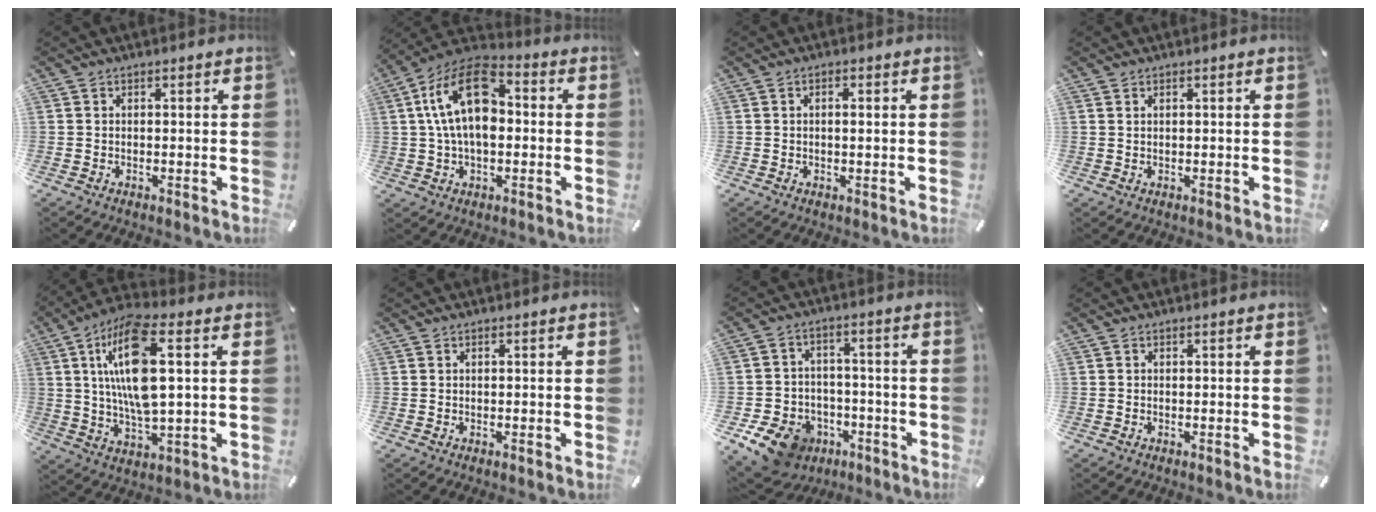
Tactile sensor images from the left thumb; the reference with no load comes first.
{"total": 15.8, "force": [2.0, 9.6, 12.4], "torque": [-0.255, 0.008, 0.034]}
{"total": 1.8, "force": [0.2, 0.7, 1.7], "torque": [-0.033, 0.004, 0.002]}
{"total": 0.6, "force": [0.4, 0.2, 0.4], "torque": [-0.008, 0.000, 0.006]}
{"total": 17.2, "force": [4.0, 6.4, 15.4], "torque": [-0.324, -0.007, 0.061]}
{"total": 0.0}
{"total": 11.6, "force": [-6.8, 8.5, 4.2], "torque": [-0.076, 0.049, -0.115]}
{"total": 0.0}